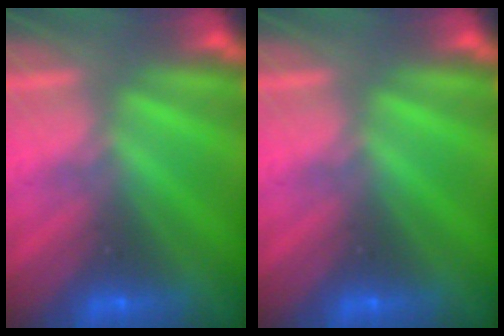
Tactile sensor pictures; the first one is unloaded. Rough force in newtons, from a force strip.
{"total": 0.0}